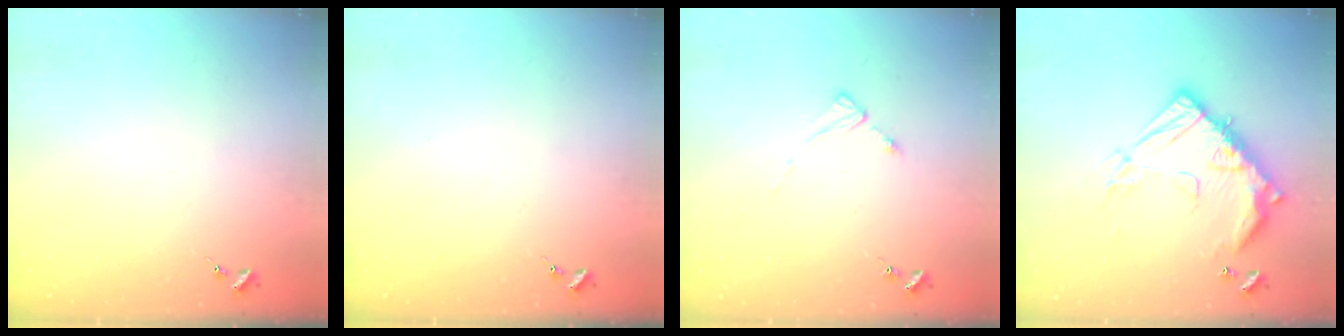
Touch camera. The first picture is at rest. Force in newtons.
{"total": 0.0}
{"total": 2.6, "press": 2.6, "slide": 0.3}
{"total": 17.8, "press": 17.7, "slide": 1.9}